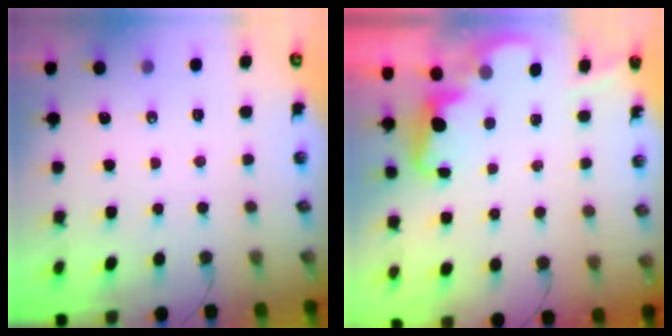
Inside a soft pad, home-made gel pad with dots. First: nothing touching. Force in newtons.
{"total": 2.2, "press": 2.1, "slide": 0.5}